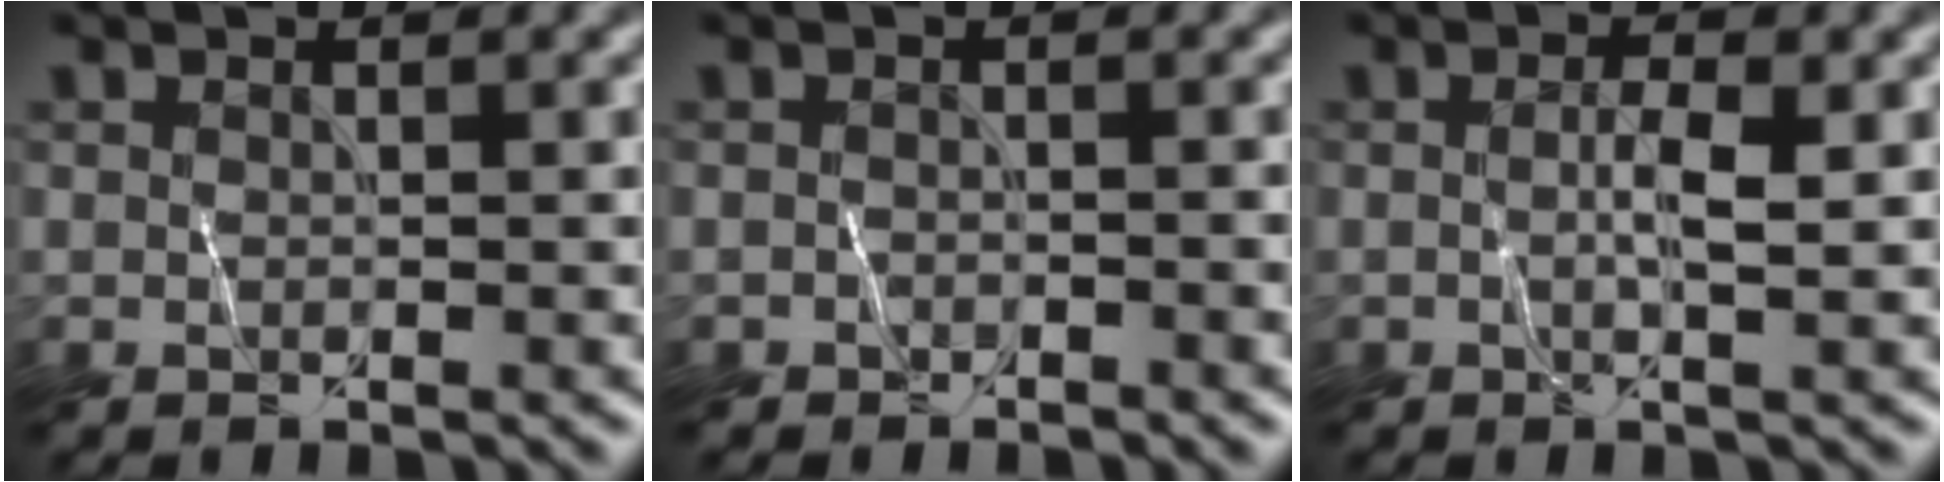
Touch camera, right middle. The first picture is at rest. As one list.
[{"total": 1.0, "force": [-1.0, 0.2, -0.1], "torque": [0.003, 0.004, -0.015]}, {"total": 1.5, "force": [0.0, 0.0, 1.5], "torque": [-0.029, 0.007, 0.000]}]